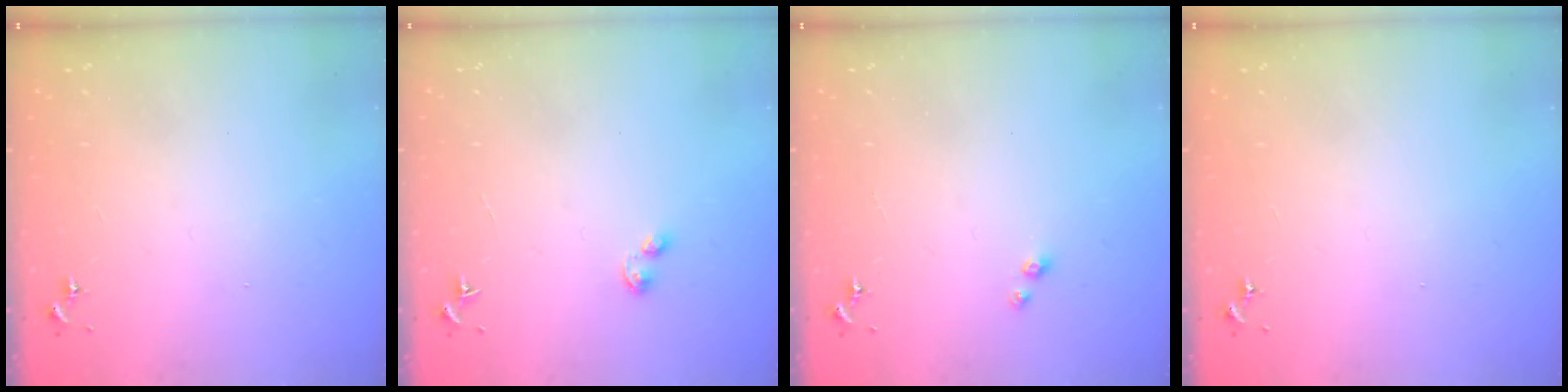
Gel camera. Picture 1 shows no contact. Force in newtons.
{"total": 2.8, "press": 2.7, "slide": 0.4}
{"total": 3.9, "press": 3.9, "slide": 0.6}
{"total": 0.0}